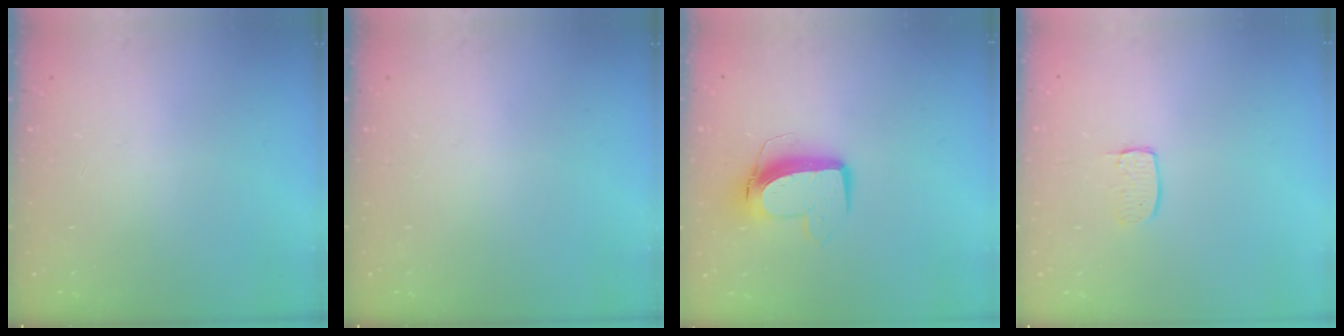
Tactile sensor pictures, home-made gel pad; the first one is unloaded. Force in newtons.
{"total": 0.0}
{"total": 11.1, "press": 11.0, "slide": 1.0}
{"total": 5.8, "press": 5.8, "slide": 0.3}